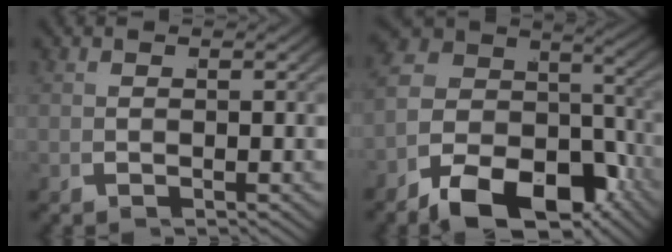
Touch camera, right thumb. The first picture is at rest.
{"total": 10.3, "force": [-3.5, 6.2, 7.4], "torque": [-0.116, -0.013, -0.052]}